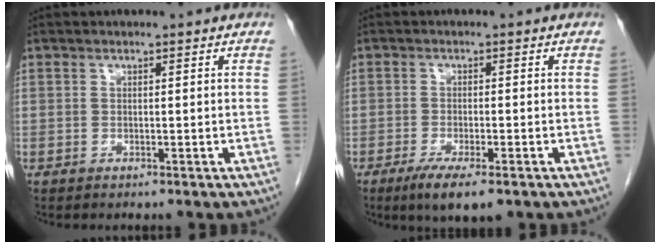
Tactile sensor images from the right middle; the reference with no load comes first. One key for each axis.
{"total": 6.3, "fx": -4.0, "fy": 1.2, "fz": 4.8, "tx": -0.080, "ty": -0.016, "tz": -0.059}